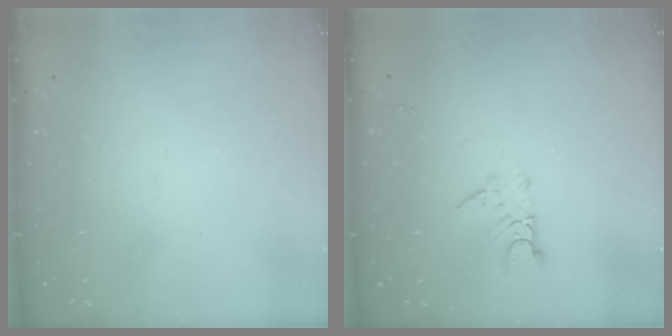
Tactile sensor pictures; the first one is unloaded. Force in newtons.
{"total": 2.4, "press": 2.4, "slide": 0.2}